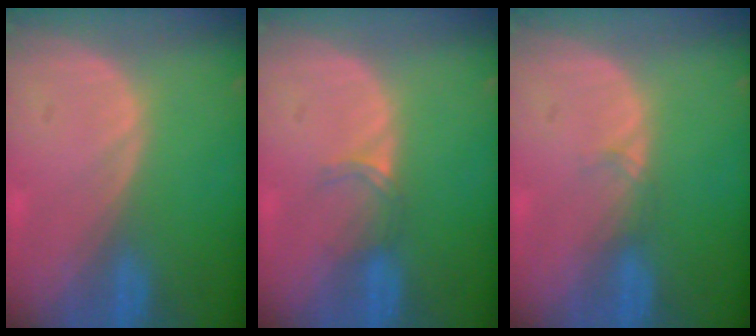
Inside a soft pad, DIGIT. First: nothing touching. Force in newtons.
{"total": 2.2, "press": 1.7, "slide": 1.3}
{"total": 0.9, "press": 0.8, "slide": 0.2}